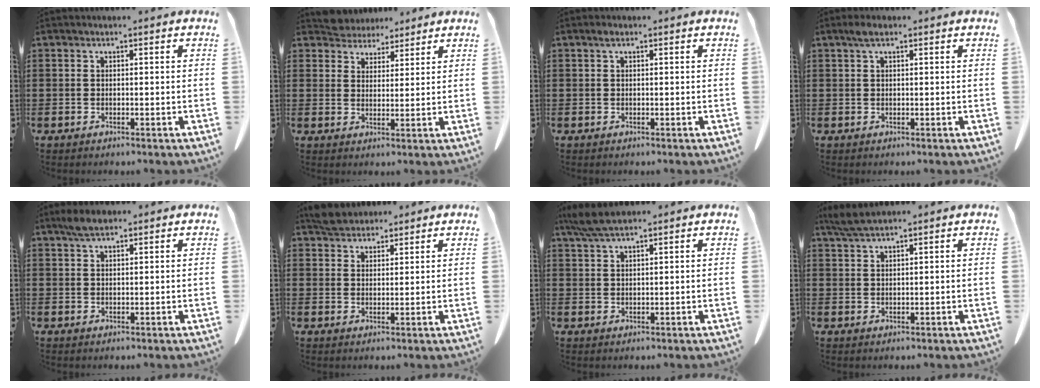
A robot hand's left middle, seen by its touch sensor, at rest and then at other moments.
{"total": 4.4, "force": [4.1, 1.5, -0.3], "torque": [-0.011, -0.011, 0.079]}
{"total": 0.8, "force": [0.3, 0.3, 0.6], "torque": [-0.014, 0.003, 0.005]}
{"total": 1.7, "force": [0.7, 0.6, 1.4], "torque": [-0.031, 0.003, 0.013]}
{"total": 3.0, "force": [2.1, 0.9, 2.0], "torque": [-0.045, 0.003, 0.038]}
{"total": 3.4, "force": [3.2, 1.2, 0.6], "torque": [-0.021, 0.001, 0.062]}
{"total": 4.7, "force": [3.5, 0.6, 3.0], "torque": [-0.066, -0.003, 0.066]}
{"total": 3.1, "force": [2.4, 0.3, 1.9], "torque": [-0.042, 0.000, 0.046]}